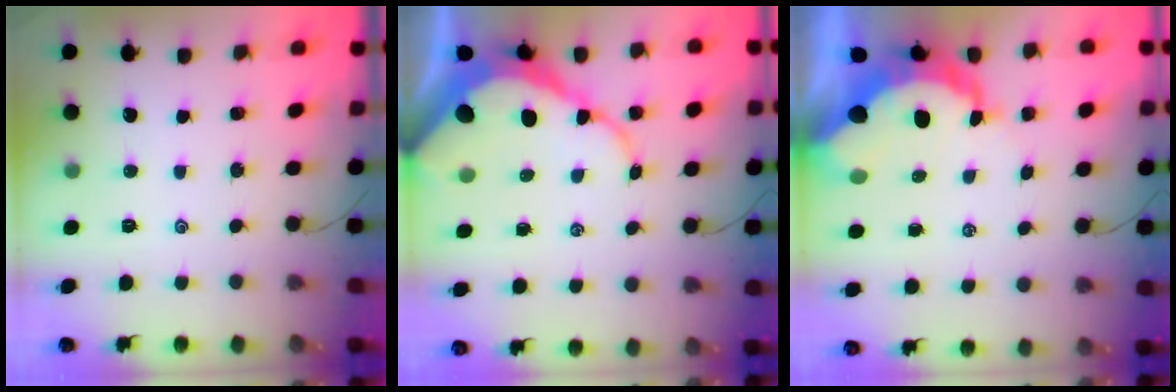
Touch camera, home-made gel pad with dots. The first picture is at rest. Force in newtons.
{"total": 12.1, "press": 12.0, "slide": 1.0}
{"total": 10.5, "press": 10.4, "slide": 1.4}